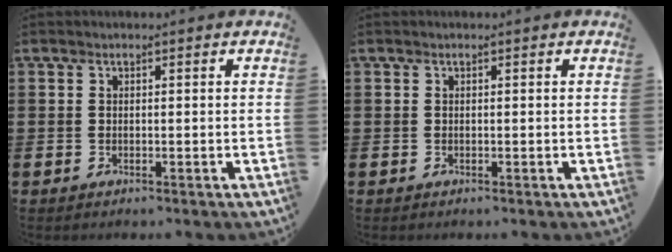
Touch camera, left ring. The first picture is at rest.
{"total": 0.0}